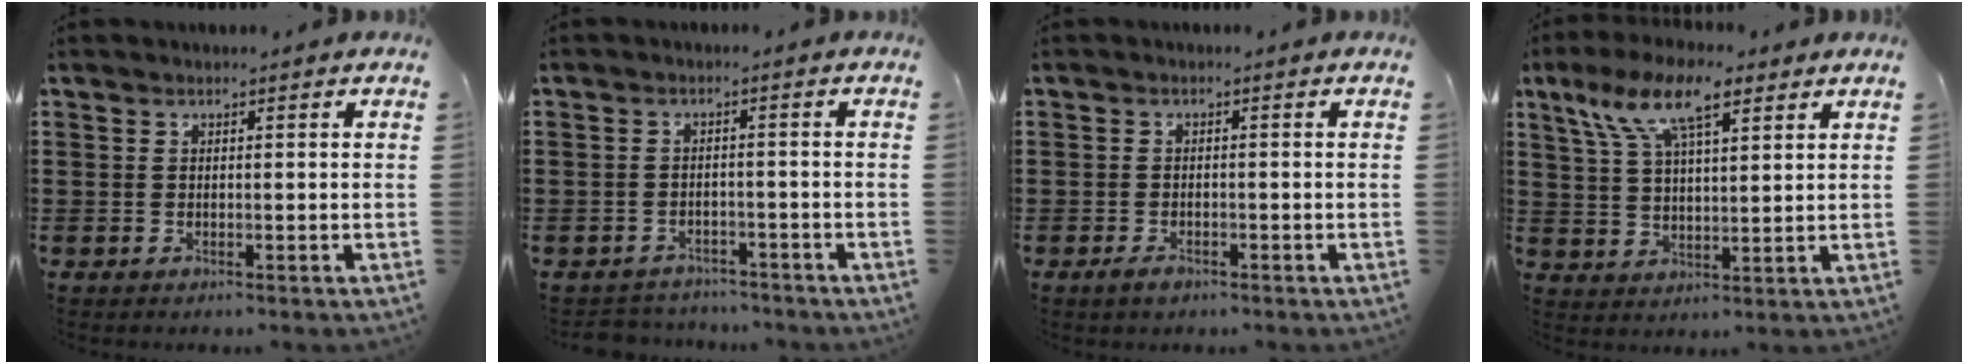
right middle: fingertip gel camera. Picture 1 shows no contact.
{"total": 2.4, "force": [-2.4, 0.5, -0.3], "torque": [-0.004, -0.003, -0.053]}
{"total": 1.4, "force": [-1.0, 0.6, 0.8], "torque": [-0.017, -0.002, -0.019]}
{"total": 10.1, "force": [6.4, 3.5, 7.1], "torque": [-0.147, 0.001, 0.111]}